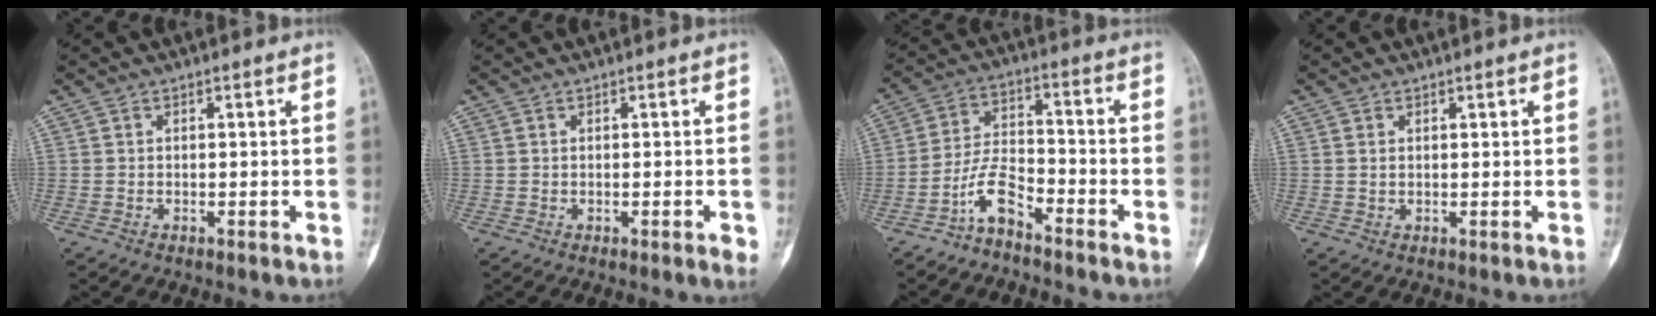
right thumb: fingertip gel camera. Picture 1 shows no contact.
{"total": 1.9, "force": [-0.7, 0.4, 1.7], "torque": [-0.024, -0.001, -0.009]}
{"total": 7.0, "force": [-5.1, 2.5, 4.1], "torque": [-0.078, 0.054, -0.107]}
{"total": 0.9, "force": [0.3, 0.6, 0.6], "torque": [-0.004, 0.003, 0.007]}